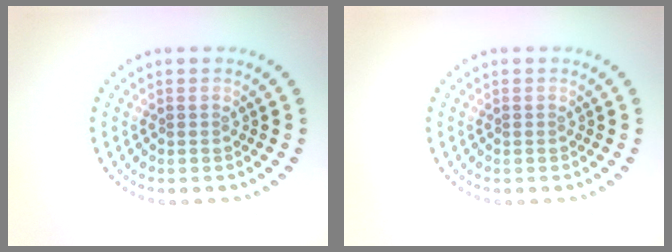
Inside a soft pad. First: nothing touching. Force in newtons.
{"total": 0.0}